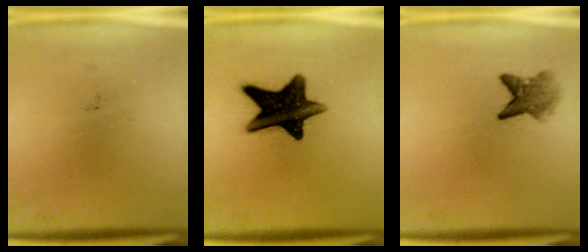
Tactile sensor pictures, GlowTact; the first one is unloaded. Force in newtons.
{"total": 14.4}
{"total": 4.0}